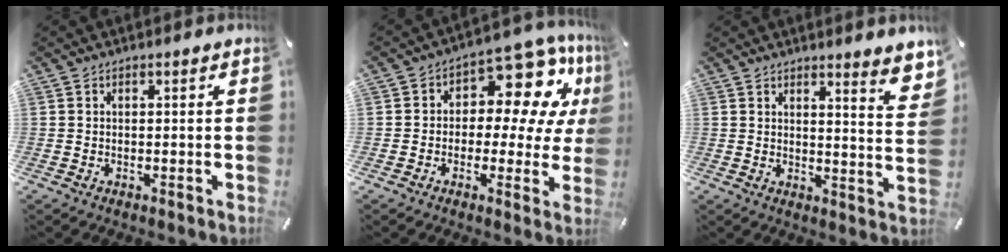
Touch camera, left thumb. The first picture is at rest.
{"total": 13.4, "force": [6.2, 7.6, 9.2], "torque": [-0.138, -0.042, 0.107]}
{"total": 6.6, "force": [5.2, 0.8, 3.9], "torque": [-0.048, -0.047, 0.084]}